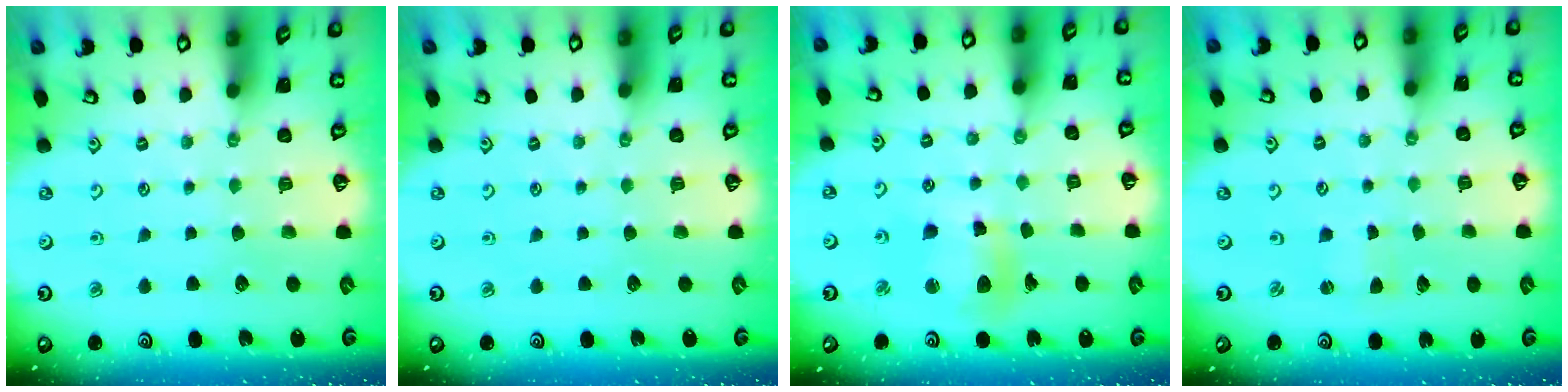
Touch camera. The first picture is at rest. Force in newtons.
{"total": 0.0}
{"total": 11.3, "press": 11.1, "slide": 2.2}
{"total": 1.2, "press": 1.2, "slide": 0.3}